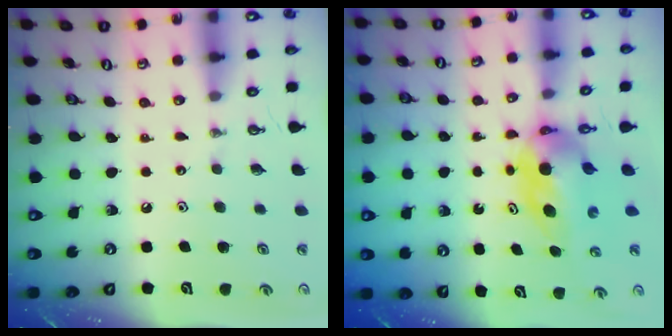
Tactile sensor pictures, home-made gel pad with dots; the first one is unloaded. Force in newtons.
{"total": 5.7, "press": 5.5, "slide": 1.5}